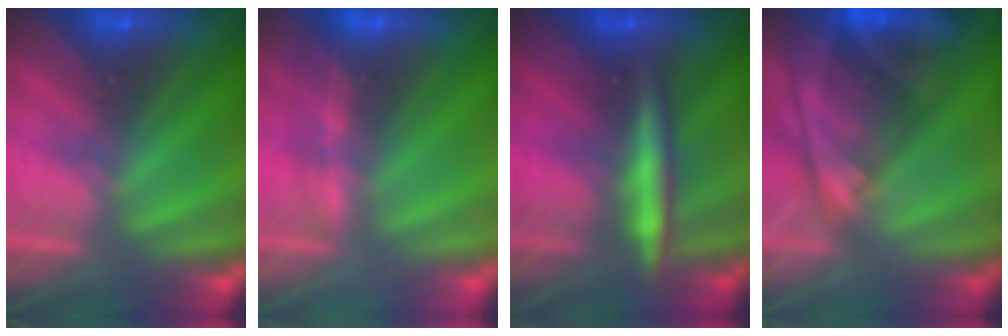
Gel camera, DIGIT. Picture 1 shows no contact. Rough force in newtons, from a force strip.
{"total": 1.4}
{"total": 2.8}
{"total": 9.3}